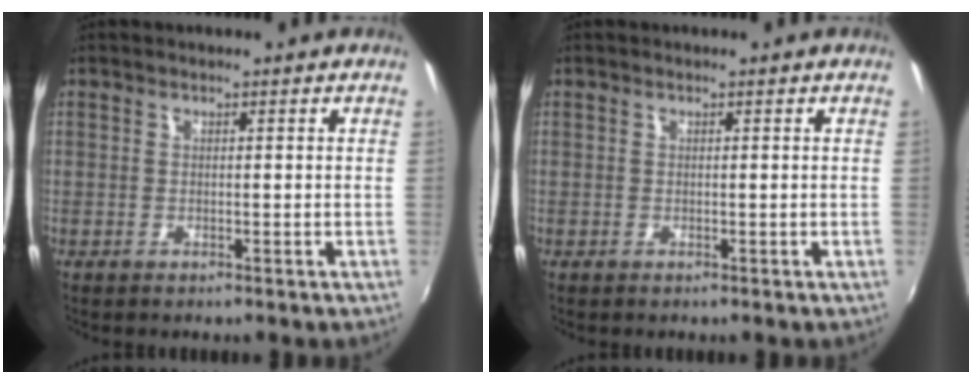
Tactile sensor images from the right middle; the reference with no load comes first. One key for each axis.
{"total": 0.0}